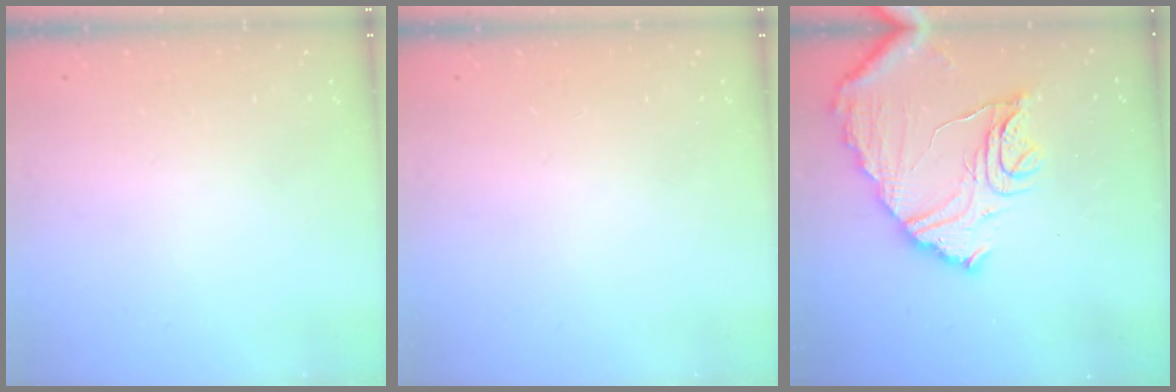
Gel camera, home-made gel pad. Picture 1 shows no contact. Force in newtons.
{"total": 0.0}
{"total": 16.2, "press": 16.1, "slide": 1.8}